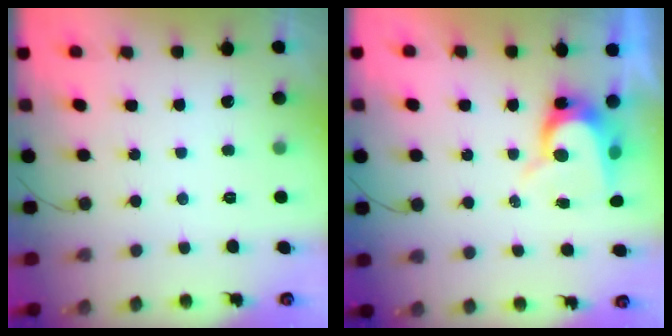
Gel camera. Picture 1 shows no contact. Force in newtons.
{"total": 9.7, "press": 9.7, "slide": 0.9}